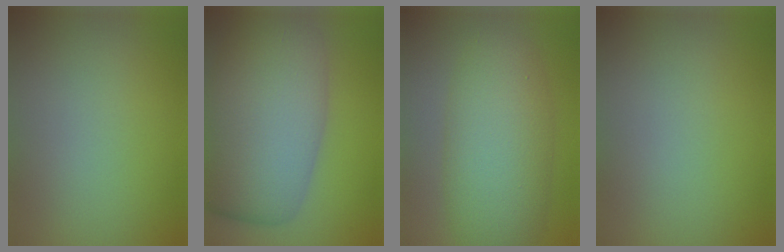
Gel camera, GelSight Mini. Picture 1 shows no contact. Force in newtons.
{"total": 12.0, "press": 12.0, "slide": 0.5}
{"total": 7.7, "press": 7.7, "slide": 0.3}
{"total": 0.0}